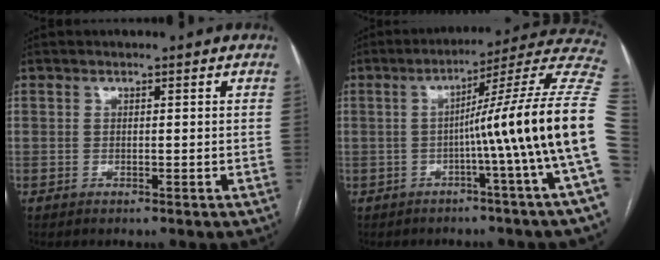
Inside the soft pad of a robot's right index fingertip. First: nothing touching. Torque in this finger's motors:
{"motor_torque": [1.81, -0.33, 0.81, 0.18]}